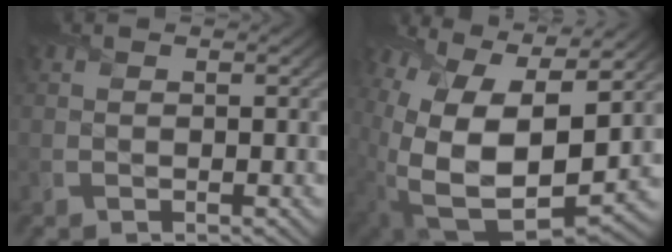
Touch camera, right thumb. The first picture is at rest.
{"total": 17.6, "force": [2.0, 9.7, 14.5], "torque": [-0.265, -0.022, 0.065]}